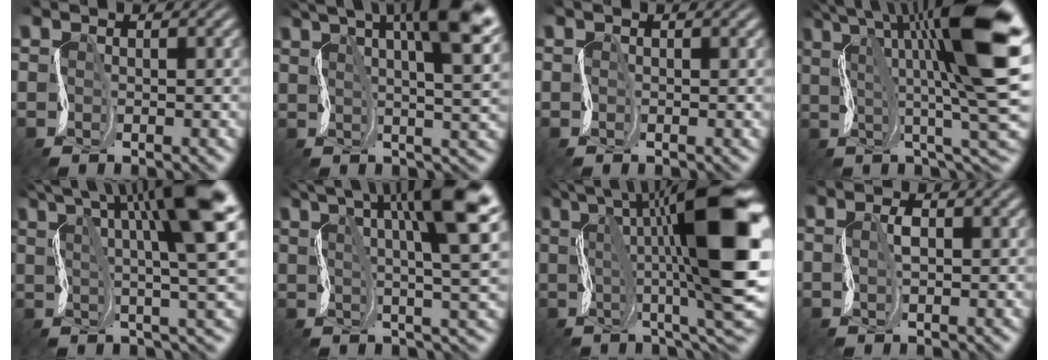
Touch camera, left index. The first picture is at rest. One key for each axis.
{"total": 13.7, "fx": 6.2, "fy": 4.5, "fz": 11.4, "tx": -0.162, "ty": 0.037, "tz": 0.080}
{"total": 0.6, "fx": 0.2, "fy": 0.1, "fz": 0.5, "tx": -0.008, "ty": 0.005, "tz": 0.002}
{"total": 15.0, "fx": 4.8, "fy": 3.2, "fz": 13.9, "tx": -0.220, "ty": 0.009, "tz": 0.085}
{"total": 11.7, "fx": 4.8, "fy": 2.3, "fz": 10.4, "tx": -0.165, "ty": 0.012, "tz": 0.077}
{"total": 12.4, "fx": 5.2, "fy": 3.0, "fz": 10.8, "tx": -0.167, "ty": 0.016, "tz": 0.081}
{"total": 15.5, "fx": 3.6, "fy": 3.4, "fz": 14.7, "tx": -0.211, "ty": 0.006, "tz": 0.062}
{"total": 1.3, "fx": 0.1, "fy": 0.4, "fz": 1.2, "tx": -0.027, "ty": 0.005, "tz": 0.002}